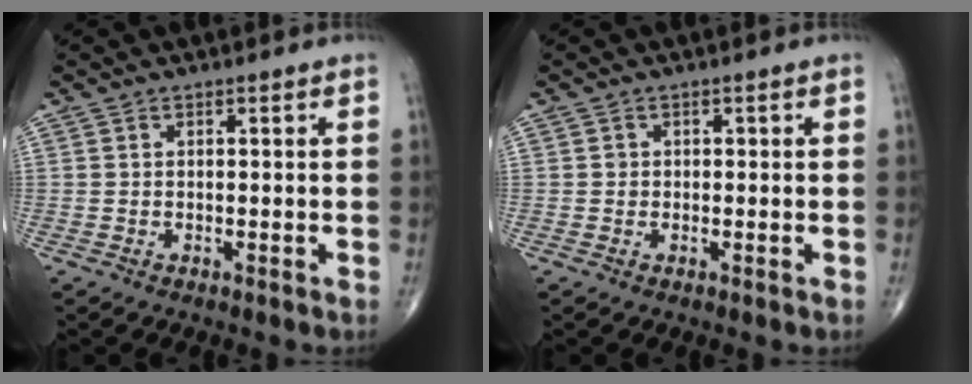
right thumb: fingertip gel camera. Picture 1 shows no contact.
{"total": 1.0, "force": [0.0, 1.0, 0.2], "torque": [0.006, 0.003, 0.000]}